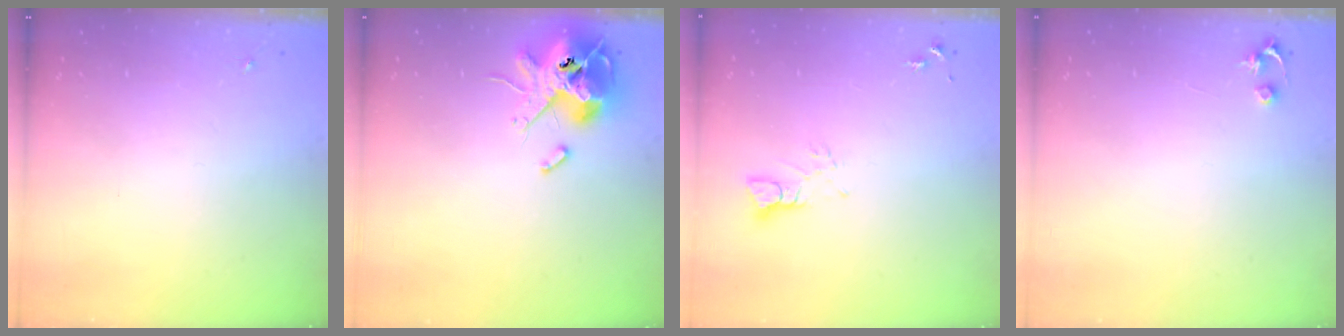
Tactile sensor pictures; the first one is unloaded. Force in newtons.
{"total": 13.9, "press": 13.7, "slide": 2.3}
{"total": 3.1, "press": 3.1, "slide": 0.3}
{"total": 3.5, "press": 3.5, "slide": 0.3}